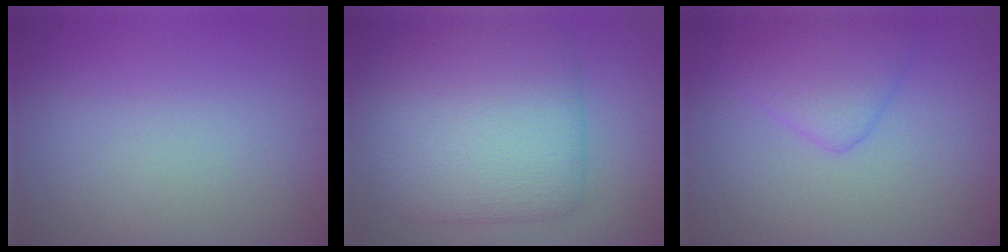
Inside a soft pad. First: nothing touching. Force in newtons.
{"total": 8.2, "press": 8.2, "slide": 0.2}
{"total": 3.3, "press": 3.3, "slide": 0.2}